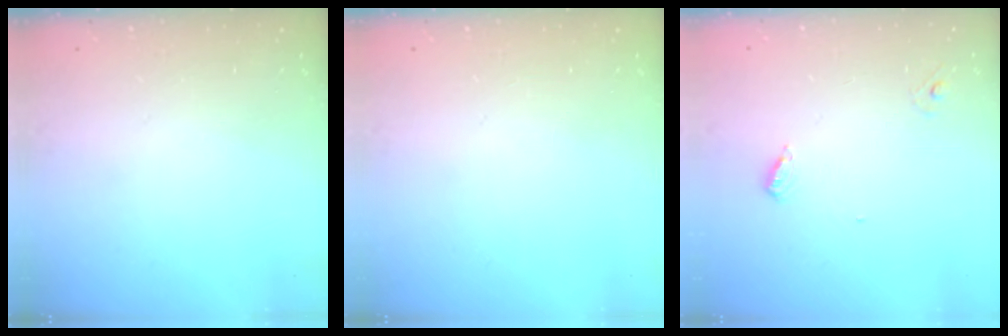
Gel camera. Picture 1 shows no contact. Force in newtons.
{"total": 0.0}
{"total": 4.6, "press": 4.6, "slide": 0.4}